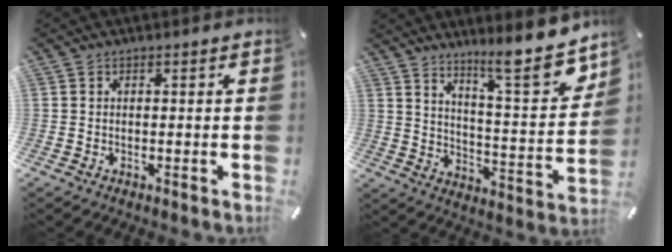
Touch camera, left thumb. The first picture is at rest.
{"total": 13.9, "force": [11.7, 2.5, 7.1], "torque": [-0.097, -0.103, 0.194]}